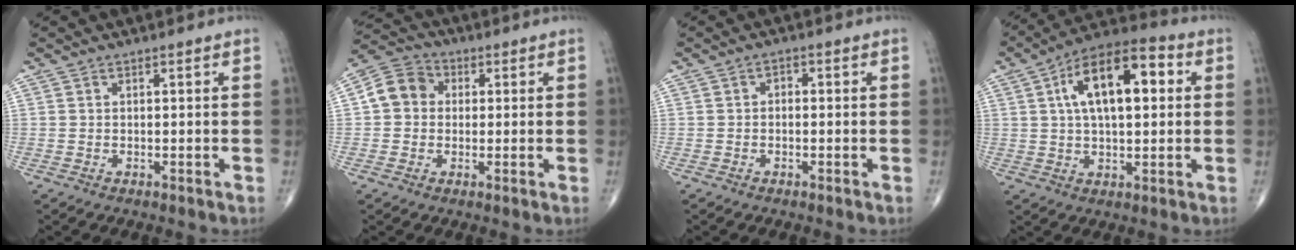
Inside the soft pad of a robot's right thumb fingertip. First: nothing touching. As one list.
[{"total": 7.3, "force": [0.6, 6.3, 3.7], "torque": [-0.056, 0.019, -0.002]}, {"total": 1.3, "force": [-0.2, 1.0, 0.9], "torque": [-0.006, 0.007, -0.009]}, {"total": 16.0, "force": [3.6, 7.6, 13.6], "torque": [-0.212, 0.025, 0.051]}]